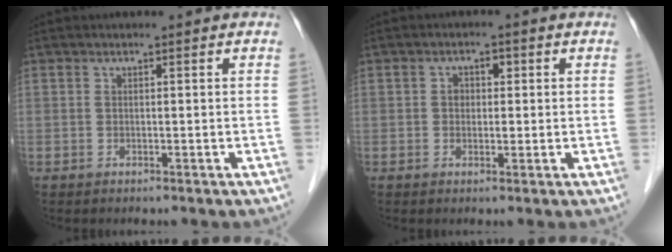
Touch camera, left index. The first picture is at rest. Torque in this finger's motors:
{"motor_torque": [-0.01, 0.01, 0.00, 0.00]}